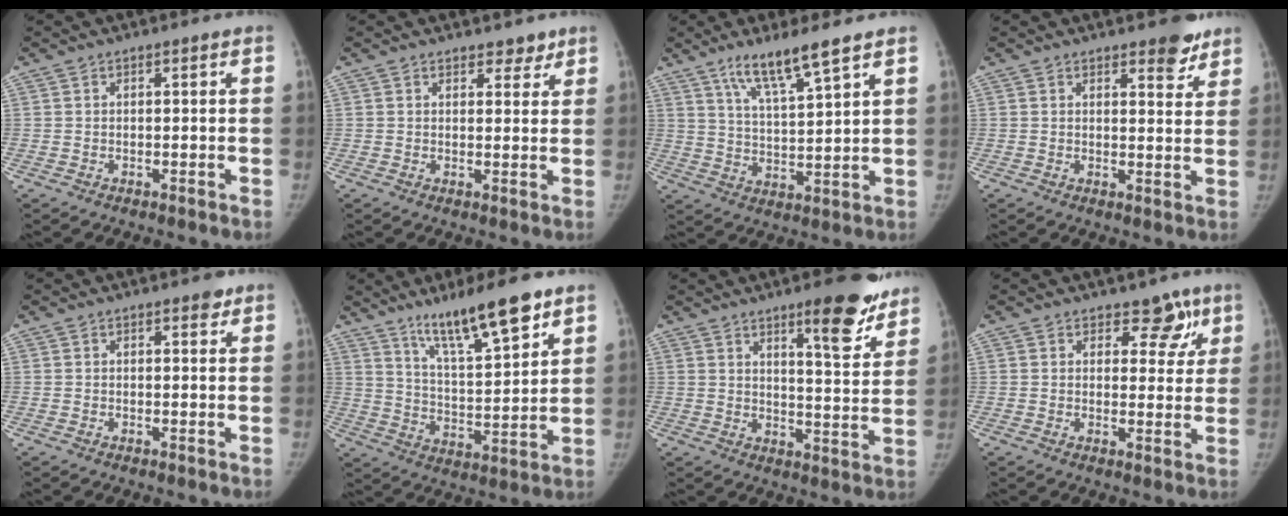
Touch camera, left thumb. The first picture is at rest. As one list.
[{"total": 3.1, "force": [2.5, 1.7, 1.0], "torque": [0.010, -0.015, 0.033]}, {"total": 10.0, "force": [6.9, 1.3, 7.1], "torque": [-0.125, -0.039, 0.131]}, {"total": 5.3, "force": [3.9, 2.2, 2.8], "torque": [-0.008, -0.025, 0.050]}, {"total": 1.6, "force": [1.1, 0.8, 0.8], "torque": [0.000, -0.005, 0.010]}, {"total": 15.2, "force": [10.3, 2.8, 10.8], "torque": [-0.167, -0.058, 0.182]}, {"total": 12.7, "force": [8.6, 3.2, 8.8], "torque": [-0.084, -0.058, 0.121]}, {"total": 5.9, "force": [3.8, 3.7, 2.6], "torque": [0.012, -0.017, 0.046]}]